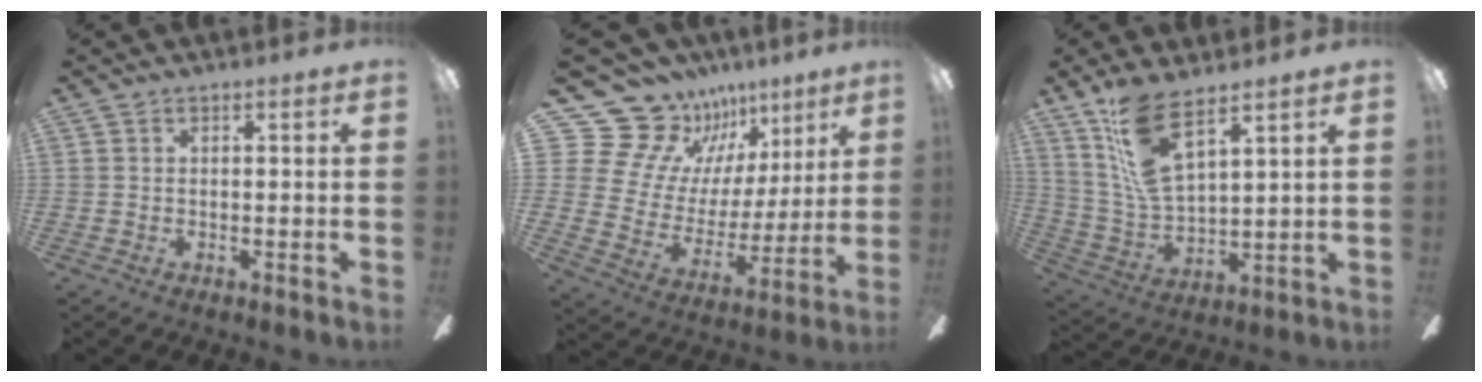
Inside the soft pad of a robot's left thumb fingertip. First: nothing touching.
{"total": 17.6, "force": [12.4, 11.4, 4.8], "torque": [-0.101, -0.101, 0.249]}
{"total": 13.1, "force": [8.6, 4.3, 8.9], "torque": [-0.198, -0.031, 0.159]}